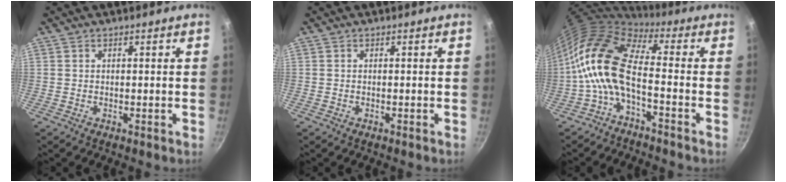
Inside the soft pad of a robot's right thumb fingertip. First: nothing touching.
{"total": 0.0}
{"total": 12.6, "force": [-3.0, 5.4, 11.0], "torque": [-0.219, 0.037, -0.071]}